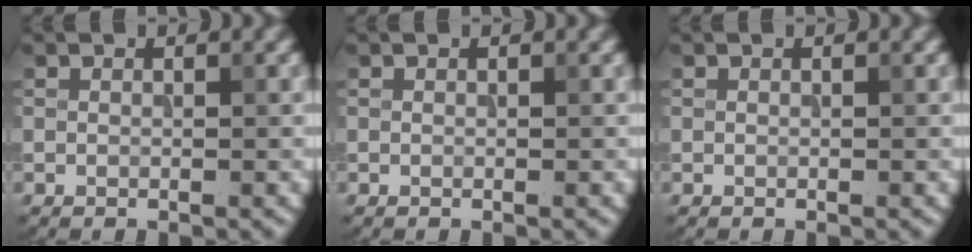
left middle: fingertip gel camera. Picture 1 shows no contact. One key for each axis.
{"total": 0.0}
{"total": 0.0}